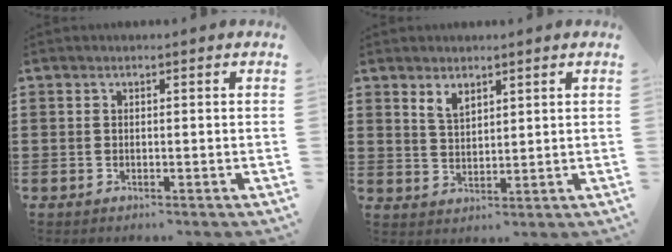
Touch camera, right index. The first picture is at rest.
{"total": 2.9, "force": [2.2, 1.5, 1.3], "torque": [-0.033, 0.004, 0.041]}